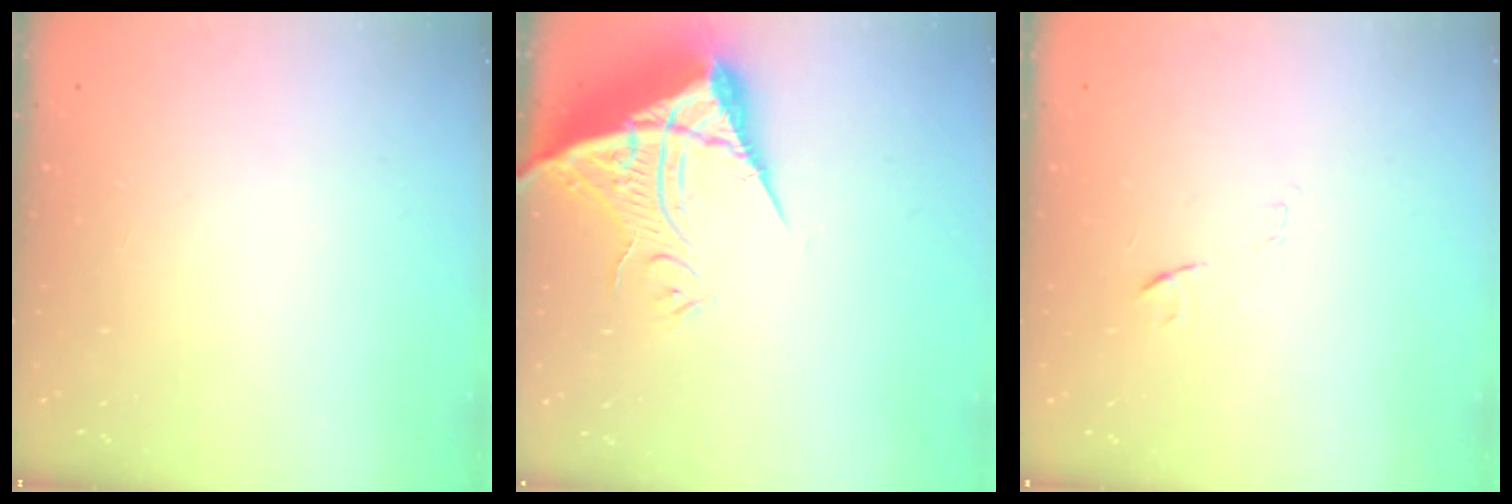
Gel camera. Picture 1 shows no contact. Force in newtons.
{"total": 13.9, "press": 13.9, "slide": 1.3}
{"total": 8.1, "press": 8.0, "slide": 0.7}